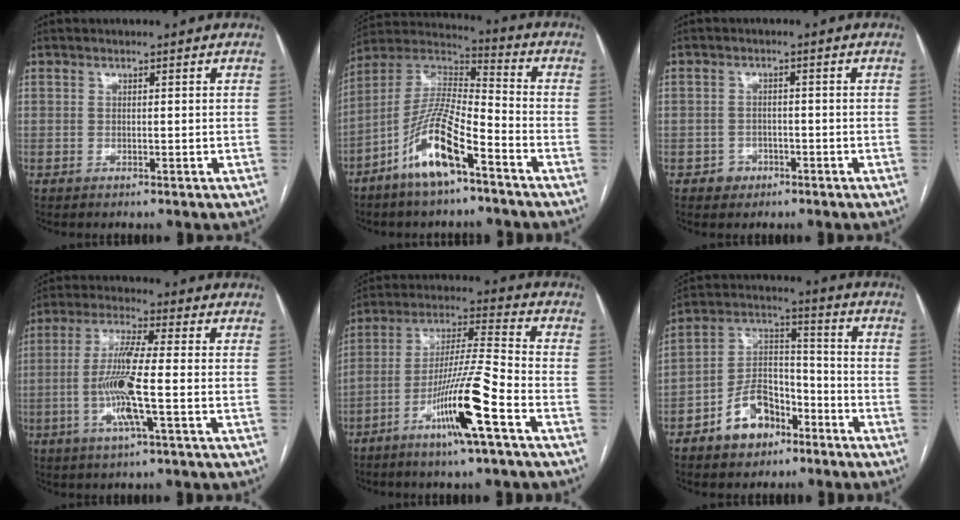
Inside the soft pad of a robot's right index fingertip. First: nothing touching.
{"total": 13.2, "force": [-7.4, 2.5, 10.6], "torque": [-0.214, -0.005, -0.142]}
{"total": 2.5, "force": [-1.3, 2.1, 0.2], "torque": [0.003, 0.012, -0.021]}
{"total": 9.8, "force": [-1.9, 0.2, 9.6], "torque": [-0.193, -0.004, -0.045]}
{"total": 13.6, "force": [-6.8, -0.4, 11.8], "torque": [-0.226, -0.006, -0.126]}
{"total": 10.2, "force": [-6.1, 6.0, 5.5], "torque": [-0.111, 0.028, -0.105]}